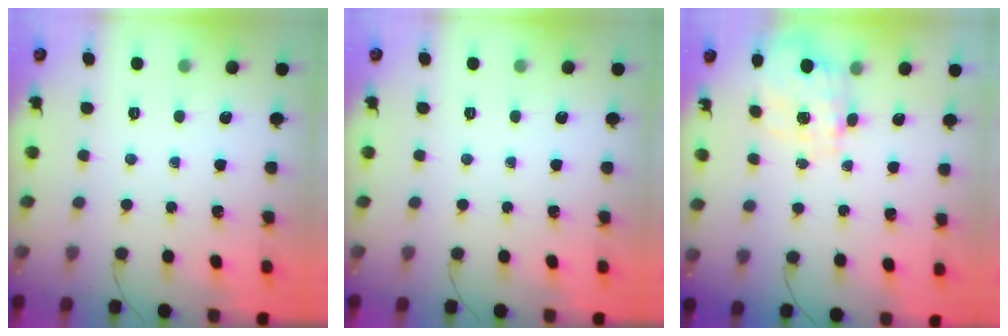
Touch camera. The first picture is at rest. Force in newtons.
{"total": 0.0}
{"total": 3.6, "press": 3.5, "slide": 1.0}